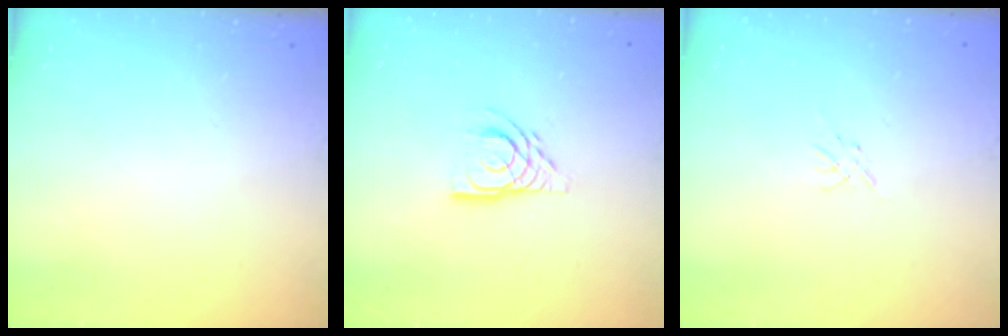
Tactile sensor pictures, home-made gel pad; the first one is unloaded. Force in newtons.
{"total": 9.4, "press": 9.4, "slide": 1.1}
{"total": 0.0}